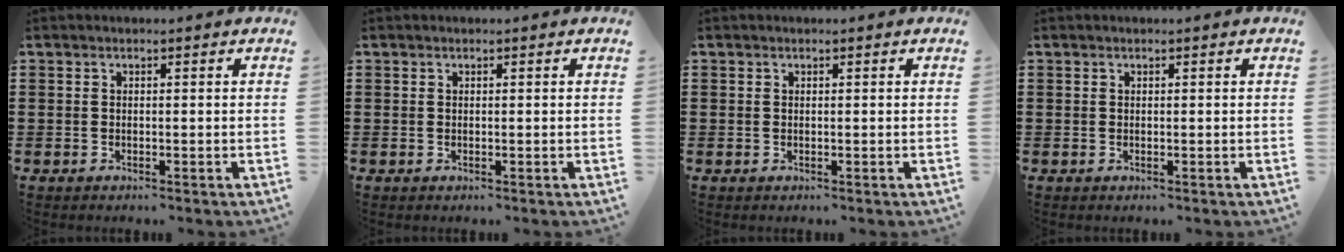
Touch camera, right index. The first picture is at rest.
{"total": 0.0}
{"total": 0.0}
{"total": 0.0}